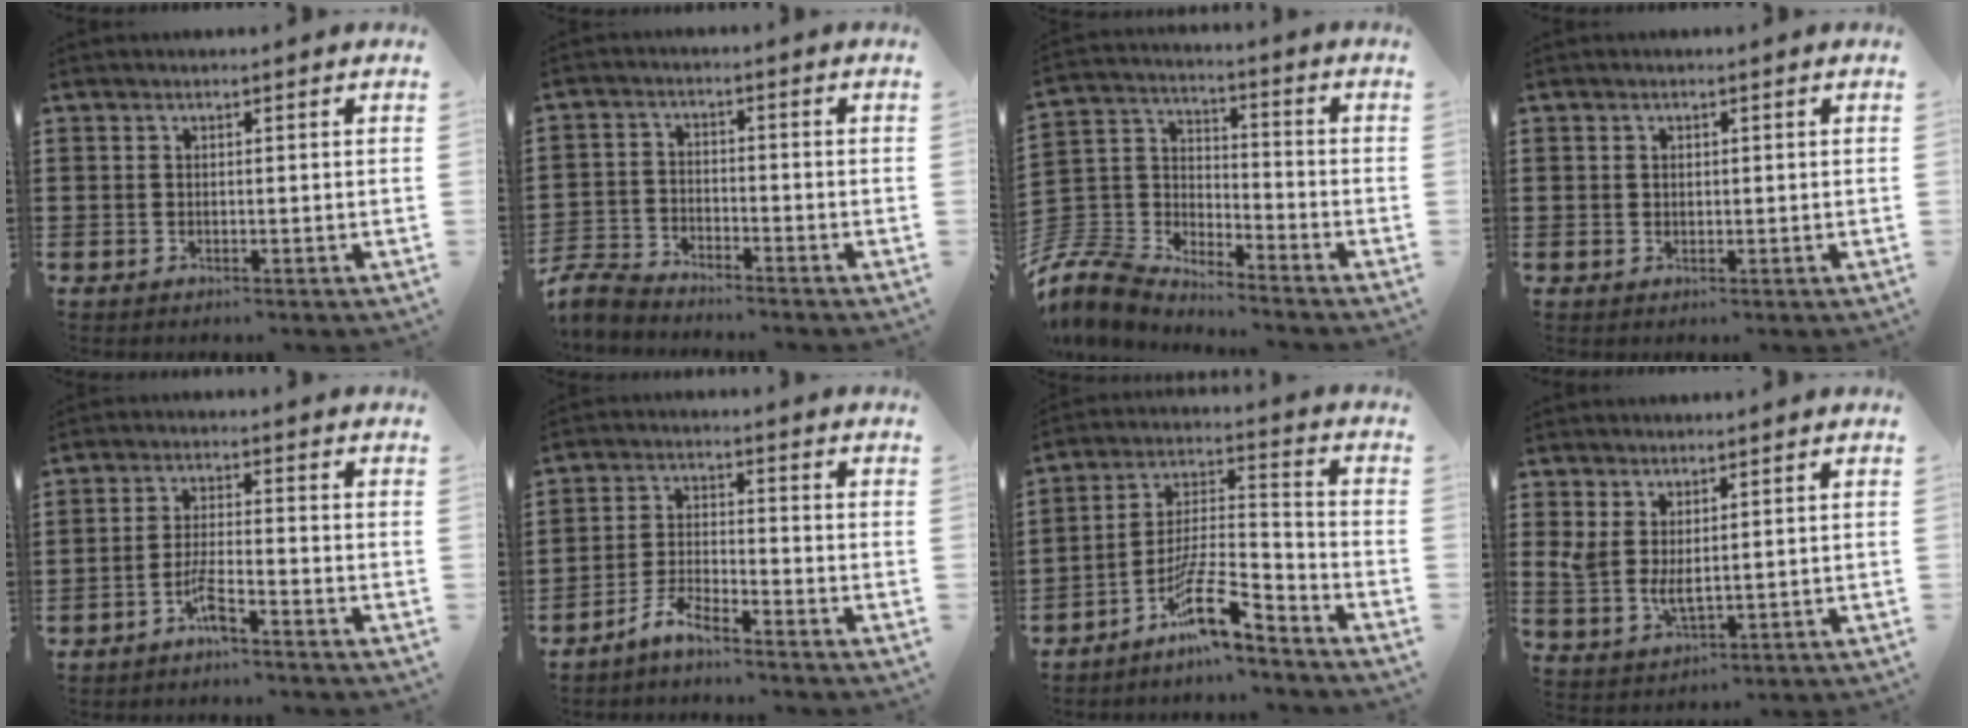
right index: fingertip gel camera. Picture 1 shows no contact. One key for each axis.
{"total": 4.2, "fx": -4.1, "fy": 0.7, "fz": 0.6, "tx": -0.042, "ty": -0.007, "tz": -0.094}
{"total": 7.3, "fx": -7.0, "fy": 2.0, "fz": 1.0, "tx": -0.068, "ty": -0.011, "tz": -0.154}
{"total": 0.8, "fx": 0.3, "fy": 0.6, "fz": 0.2, "tx": -0.006, "ty": 0.003, "tz": 0.007}
{"total": 4.3, "fx": -3.0, "fy": 0.4, "fz": 3.0, "tx": -0.074, "ty": -0.005, "tz": -0.060}
{"total": 4.4, "fx": -4.1, "fy": 0.2, "fz": 1.6, "tx": -0.045, "ty": 0.000, "tz": -0.085}
{"total": 10.7, "fx": -8.0, "fy": 1.8, "fz": 6.8, "tx": -0.135, "ty": 0.009, "tz": -0.156}
{"total": 3.9, "fx": 1.5, "fy": 1.6, "fz": 3.1, "tx": -0.072, "ty": -0.003, "tz": 0.028}